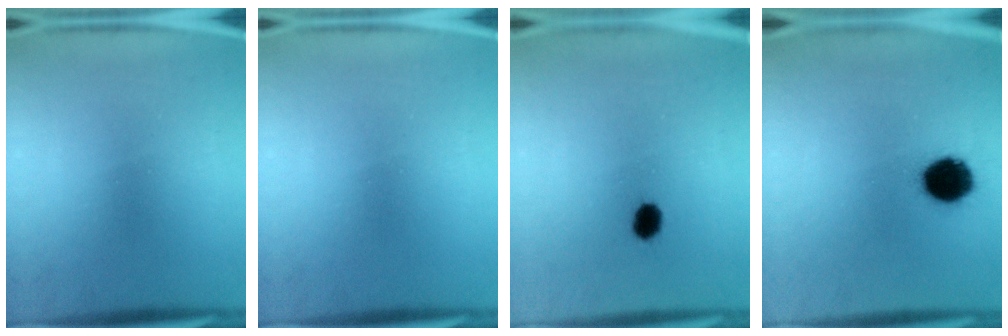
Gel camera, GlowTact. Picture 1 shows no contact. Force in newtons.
{"total": 0.0}
{"total": 3.4}
{"total": 11.5}